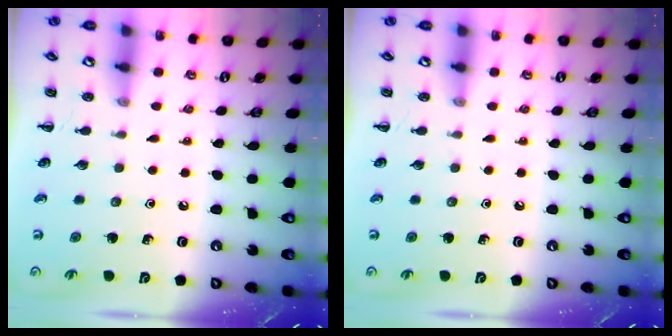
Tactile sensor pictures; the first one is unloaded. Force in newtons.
{"total": 0.0}